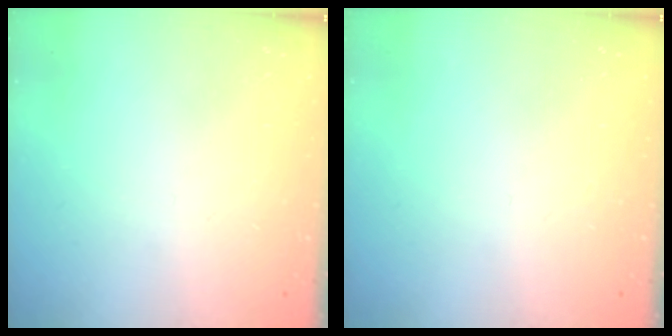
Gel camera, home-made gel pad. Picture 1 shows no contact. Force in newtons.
{"total": 0.0}